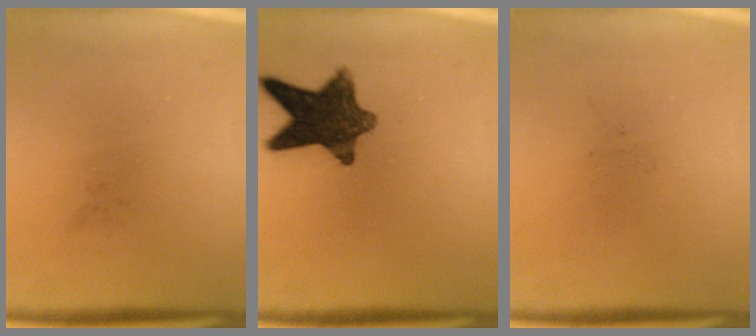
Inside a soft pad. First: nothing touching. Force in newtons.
{"total": 11.3}
{"total": 0.0}